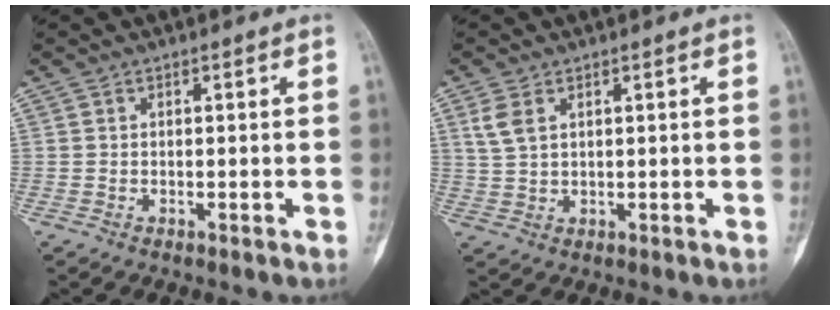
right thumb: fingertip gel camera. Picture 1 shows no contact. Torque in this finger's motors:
{"motor_torque": [0.05, -0.04, 0.59, 0.19, 0.14]}